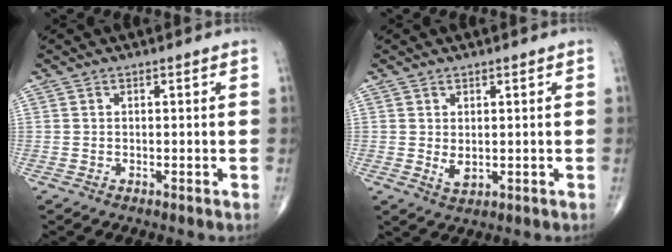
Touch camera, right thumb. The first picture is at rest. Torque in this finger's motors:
{"motor_torque": [-0.34, 0.52, 0.29, 0.34, 0.00]}